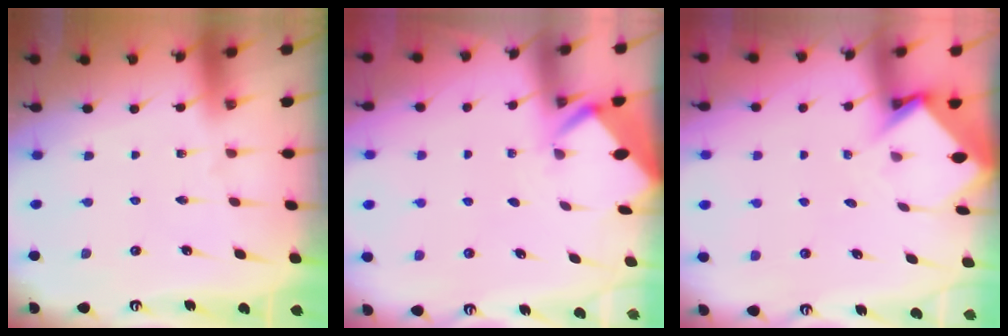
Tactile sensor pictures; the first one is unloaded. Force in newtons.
{"total": 2.5, "press": 2.5, "slide": 0.1}
{"total": 3.6, "press": 3.6, "slide": 0.2}